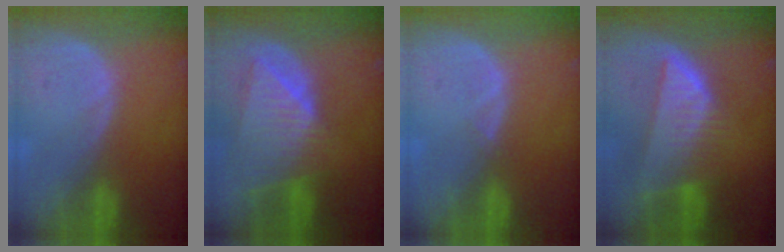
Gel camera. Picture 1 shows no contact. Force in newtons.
{"total": 8.9, "press": 7.8, "slide": 4.2}
{"total": 0.7, "press": 0.5, "slide": 0.4}
{"total": 8.2, "press": 7.3, "slide": 3.9}